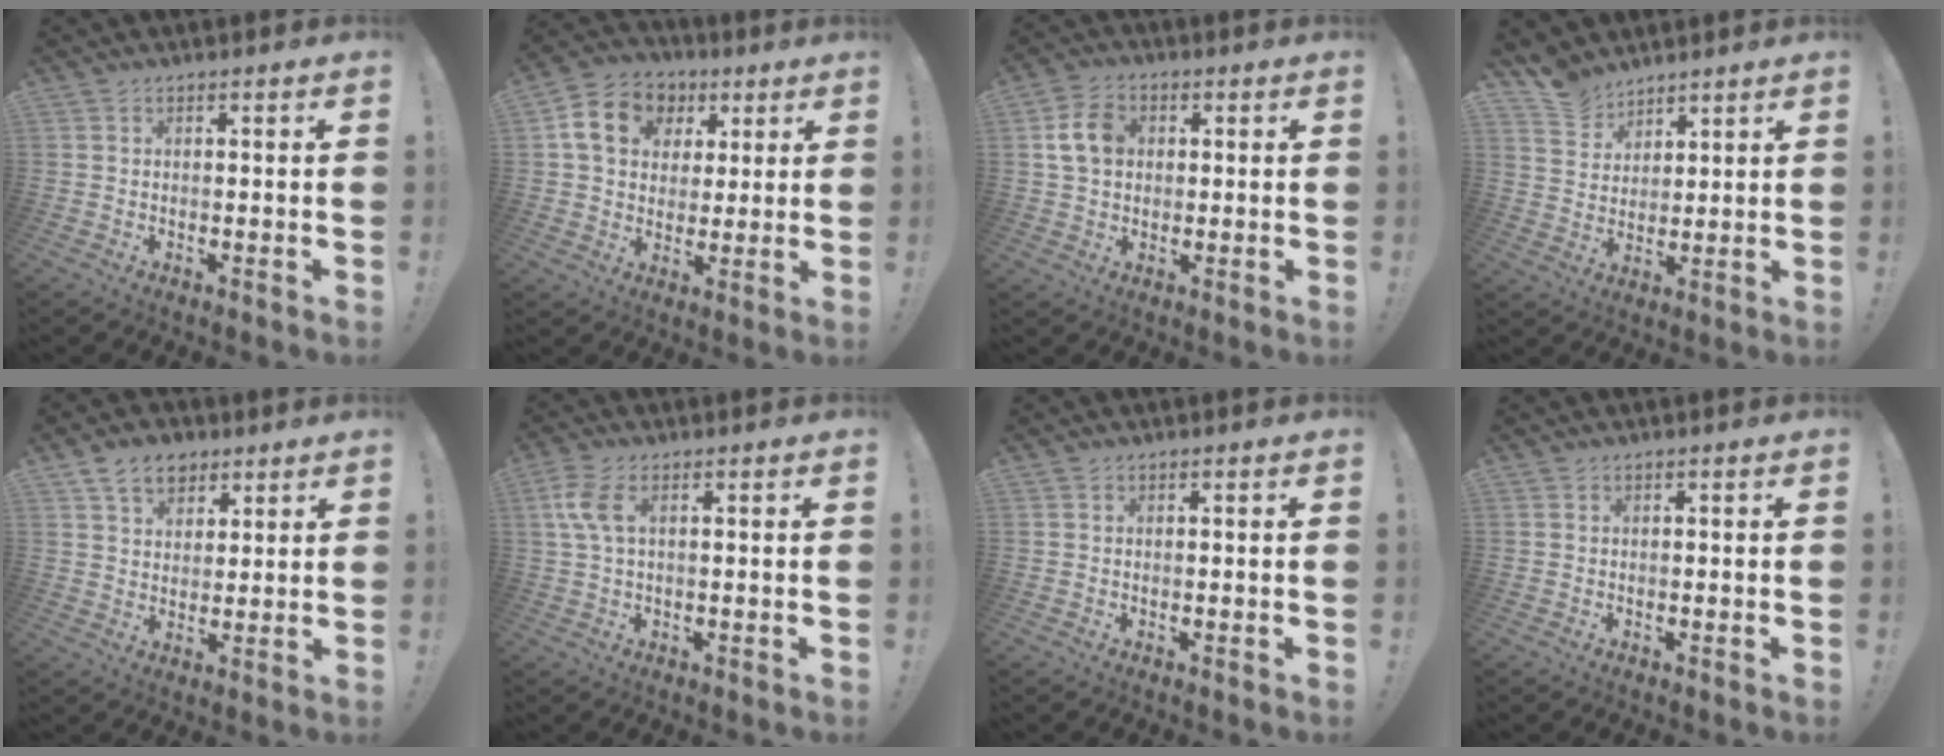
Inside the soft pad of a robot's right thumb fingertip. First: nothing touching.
{"total": 14.1, "force": [4.7, 11.4, 6.9], "torque": [-0.097, -0.007, 0.097]}
{"total": 9.1, "force": [1.8, 6.9, 5.6], "torque": [-0.091, 0.013, 0.038]}
{"total": 8.3, "force": [6.9, 4.4, 1.2], "torque": [-0.024, -0.052, 0.137]}
{"total": 9.2, "force": [5.5, 6.3, 3.7], "torque": [-0.061, -0.019, 0.107]}
{"total": 6.8, "force": [1.8, 3.1, 5.8], "torque": [-0.120, 0.002, 0.036]}
{"total": 0.0}
{"total": 0.0}